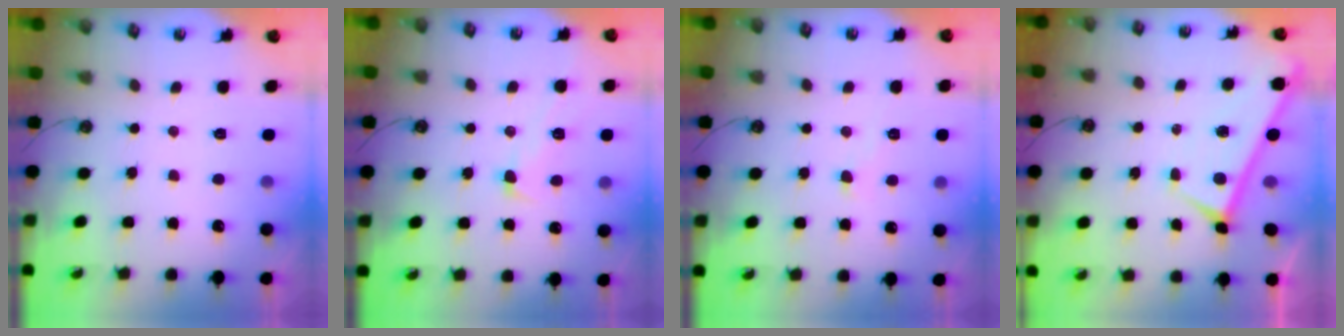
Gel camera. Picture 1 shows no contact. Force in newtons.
{"total": 2.6, "press": 2.4, "slide": 1.0}
{"total": 4.5, "press": 4.5, "slide": 0.4}
{"total": 0.0}